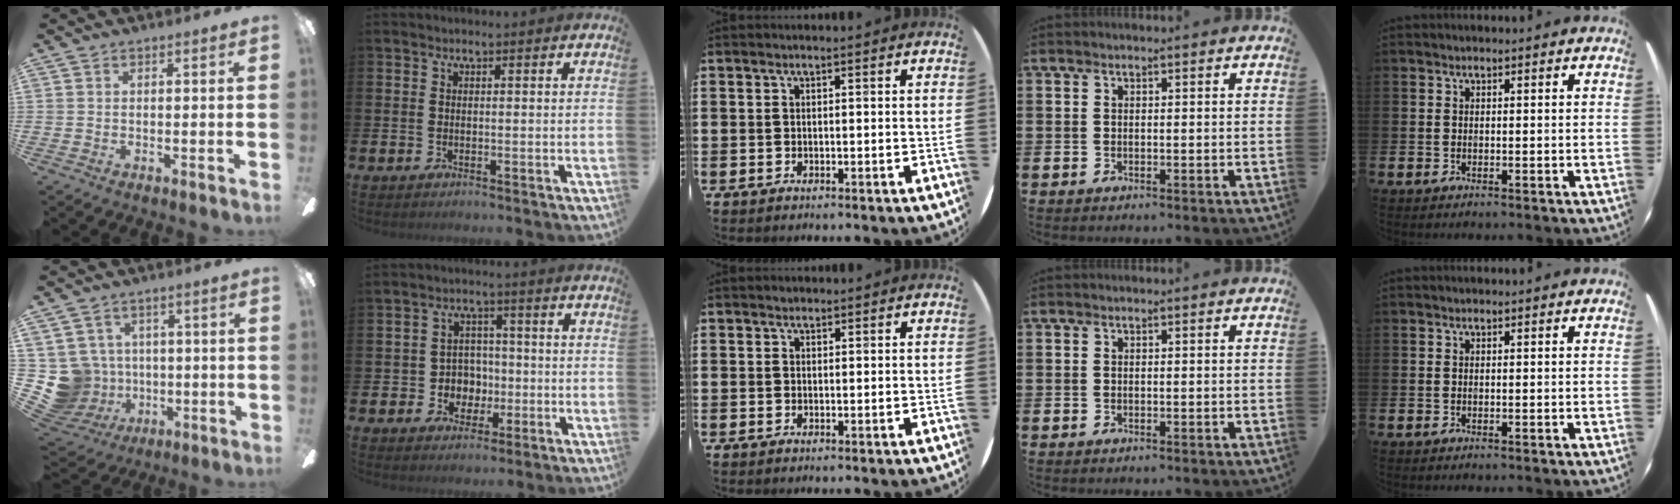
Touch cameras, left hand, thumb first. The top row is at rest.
{"thumb": {"total": 10.6, "force": [-0.4, 10.4, 2.2], "torque": [-0.104, 0.000, 0.002]}, "index": {"total": 4.4, "force": [-0.4, 4.3, 0.7], "torque": [-0.026, 0.001, -0.014]}, "middle": {"total": 0.6, "force": [0.5, 0.3, 0.0], "torque": [0.008, 0.000, 0.009]}}